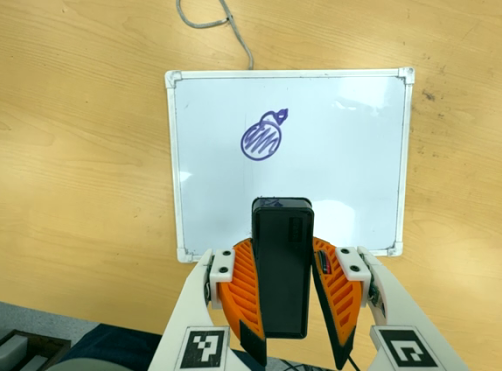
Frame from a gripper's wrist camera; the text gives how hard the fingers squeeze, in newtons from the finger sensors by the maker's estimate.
{"total": 9.7, "left": 8.1, "right": 11.3}